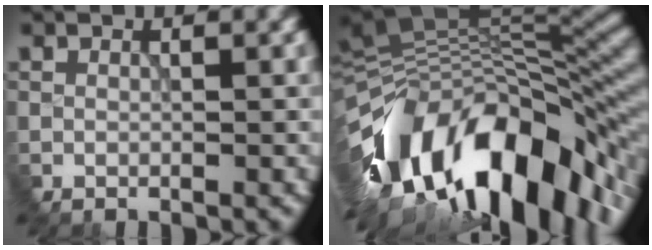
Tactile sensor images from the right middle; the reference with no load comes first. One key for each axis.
{"total": 16.0, "fx": -7.1, "fy": 7.3, "fz": 12.4, "tx": -0.225, "ty": 0.002, "tz": -0.108}